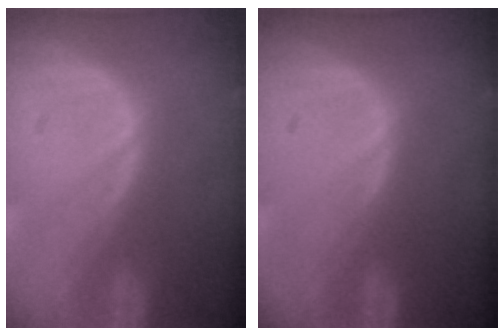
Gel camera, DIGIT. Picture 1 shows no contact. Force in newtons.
{"total": 0.0}